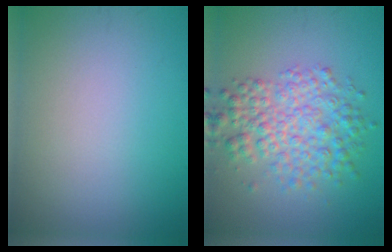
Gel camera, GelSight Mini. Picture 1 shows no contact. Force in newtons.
{"total": 5.4, "press": 5.4, "slide": 0.1}